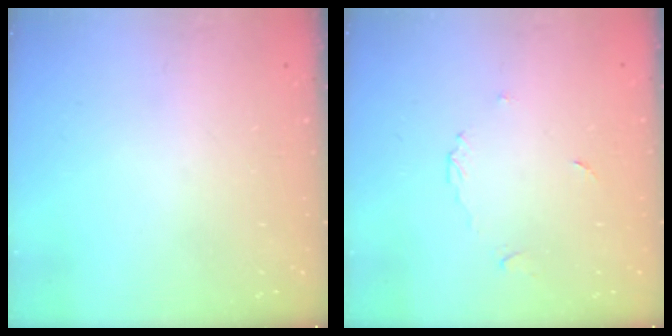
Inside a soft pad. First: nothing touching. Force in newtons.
{"total": 3.8, "press": 3.8, "slide": 0.5}